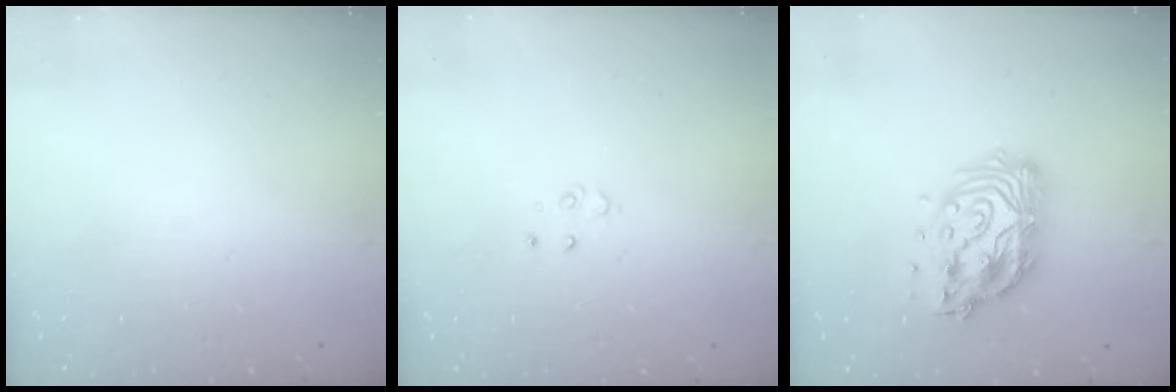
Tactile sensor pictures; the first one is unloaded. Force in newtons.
{"total": 2.8, "press": 2.8, "slide": 0.3}
{"total": 15.0, "press": 14.9, "slide": 1.3}